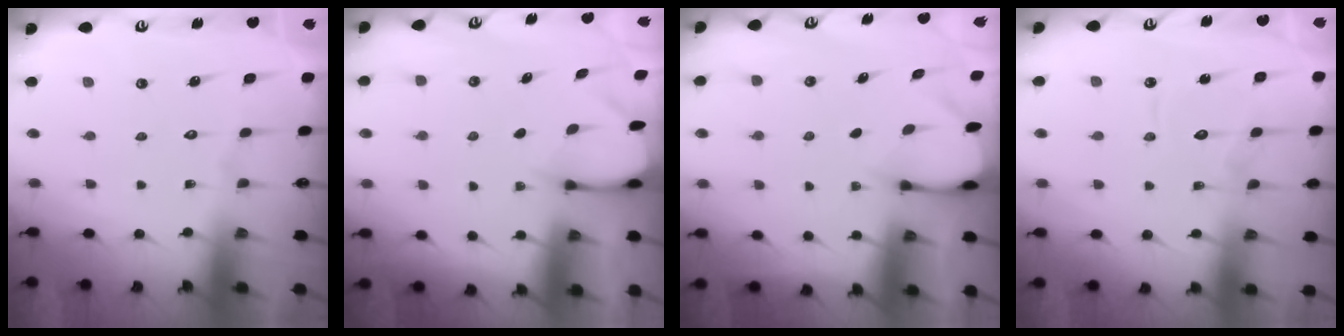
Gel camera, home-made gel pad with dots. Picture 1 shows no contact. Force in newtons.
{"total": 2.5, "press": 2.5, "slide": 0.3}
{"total": 2.3, "press": 2.3, "slide": 0.1}
{"total": 9.9, "press": 9.9, "slide": 0.9}